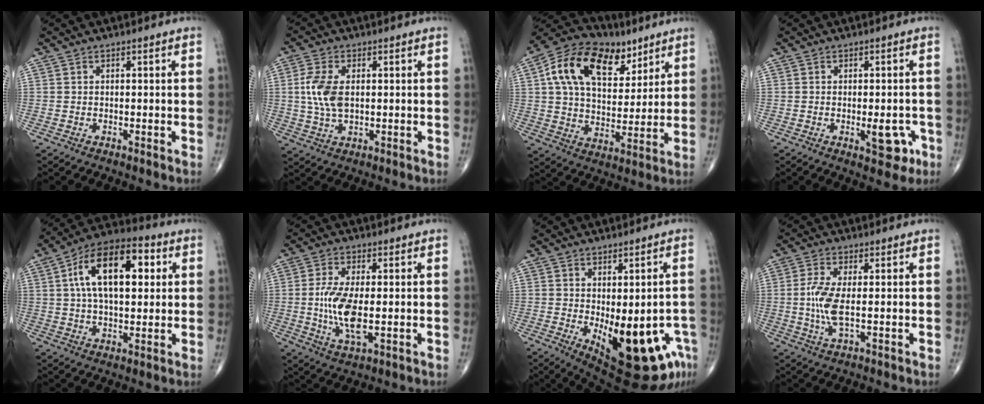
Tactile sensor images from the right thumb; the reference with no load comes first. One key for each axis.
{"total": 7.6, "fx": 0.8, "fy": 4.2, "fz": 6.3, "tx": -0.142, "ty": -0.001, "tz": 0.017}
{"total": 19.7, "fx": 8.6, "fy": 12.1, "fz": 12.9, "tx": -0.193, "ty": -0.008, "tz": 0.147}
{"total": 5.6, "fx": -1.8, "fy": 2.5, "fz": 4.7, "tx": -0.038, "ty": 0.002, "tz": -0.018}
{"total": 17.7, "fx": 4.2, "fy": 9.1, "fz": 14.5, "tx": -0.220, "ty": 0.019, "tz": 0.062}
{"total": 9.8, "fx": -0.7, "fy": 3.7, "fz": 9.1, "tx": -0.190, "ty": -0.014, "tz": -0.010}
{"total": 18.8, "fx": -6.6, "fy": 7.6, "fz": 15.9, "tx": -0.158, "ty": -0.001, "tz": -0.067}
{"total": 6.5, "fx": -0.2, "fy": 1.9, "fz": 6.2, "tx": -0.153, "ty": -0.007, "tz": -0.007}